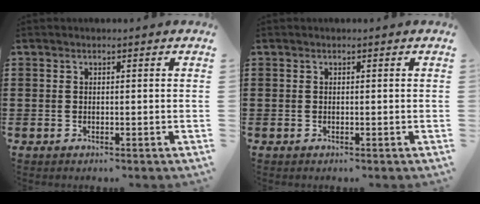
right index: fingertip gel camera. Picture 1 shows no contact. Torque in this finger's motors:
{"motor_torque": [-0.05, 0.05, 0.00, 0.00]}